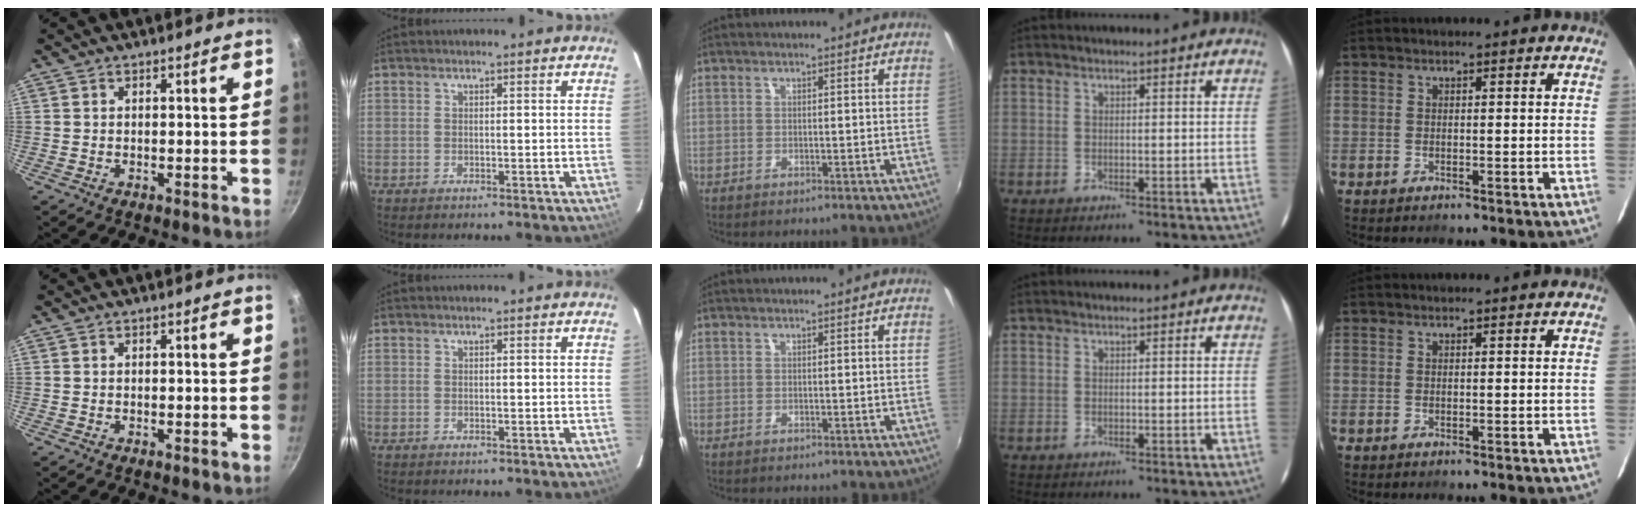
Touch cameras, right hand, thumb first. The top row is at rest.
{}